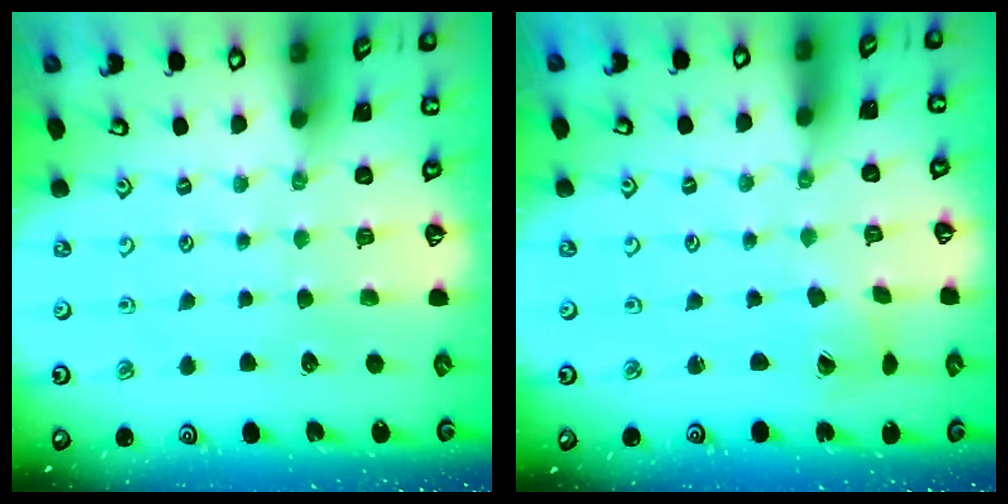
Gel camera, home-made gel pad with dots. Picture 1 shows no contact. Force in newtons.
{"total": 1.5, "press": 1.5, "slide": 0.2}